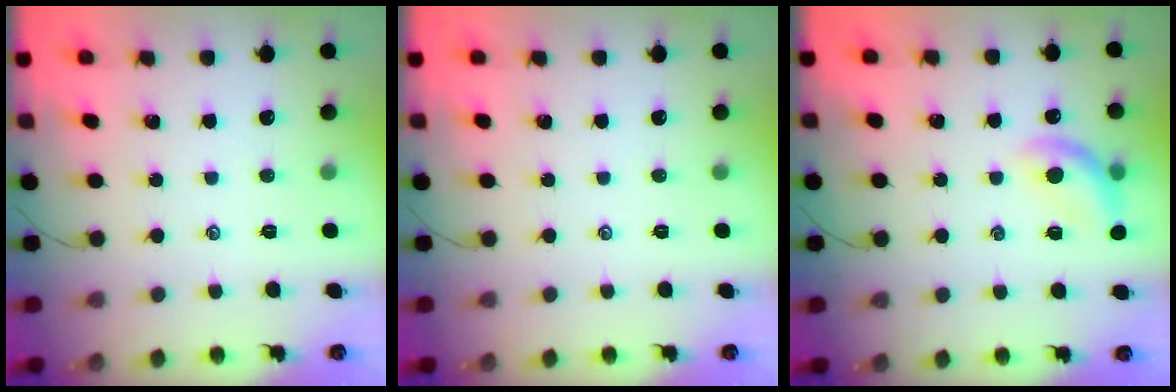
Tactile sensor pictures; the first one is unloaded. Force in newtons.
{"total": 0.0}
{"total": 12.2, "press": 12.0, "slide": 2.5}